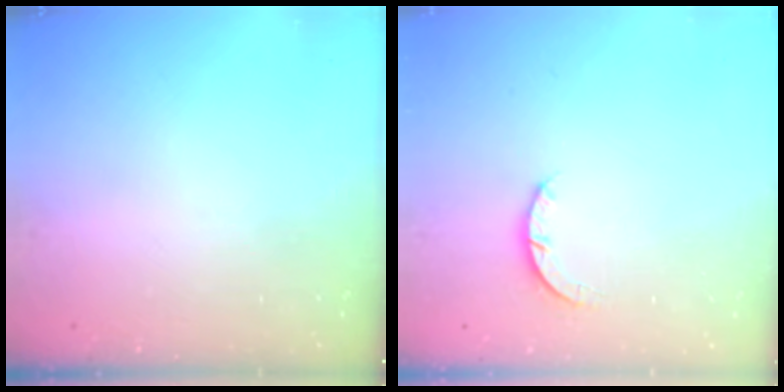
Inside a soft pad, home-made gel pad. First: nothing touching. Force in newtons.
{"total": 2.9, "press": 2.9, "slide": 0.4}